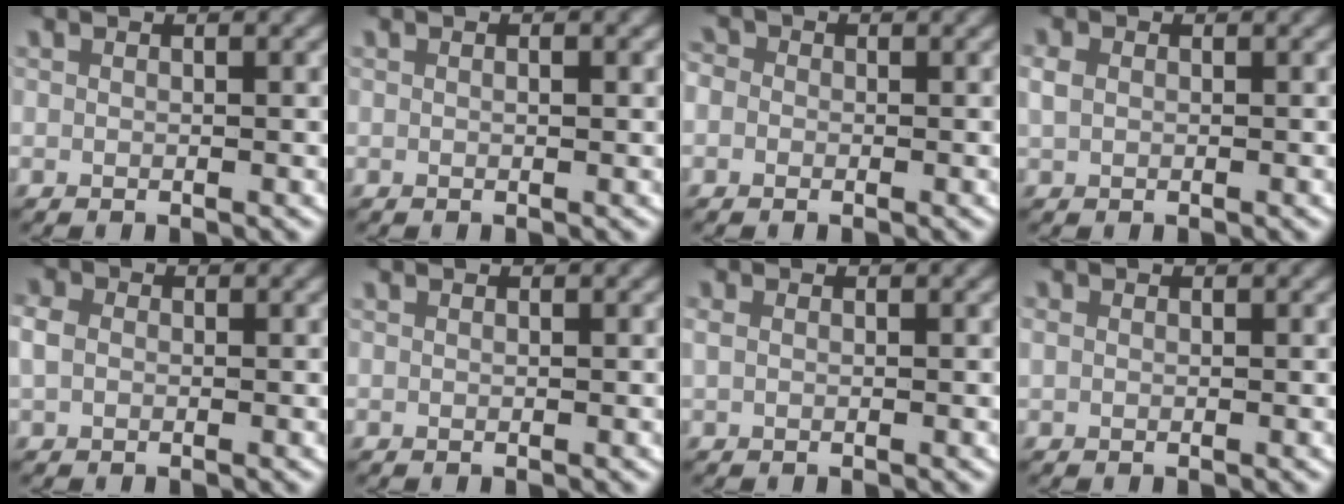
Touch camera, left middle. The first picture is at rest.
{"total": 0.5, "force": [0.2, 0.0, 0.5], "torque": [-0.007, 0.001, 0.002]}
{"total": 2.6, "force": [0.2, 2.4, 0.8], "torque": [-0.021, 0.009, -0.010]}
{"total": 1.3, "force": [0.2, 1.1, 0.8], "torque": [-0.030, -0.001, 0.007]}
{"total": 2.4, "force": [0.1, 2.1, 1.2], "torque": [-0.045, 0.000, 0.001]}
{"total": 0.0}
{"total": 0.8, "force": [0.1, 0.6, 0.5], "torque": [-0.018, 0.002, 0.002]}
{"total": 0.8, "force": [0.1, 0.7, 0.4], "torque": [-0.013, 0.003, 0.000]}